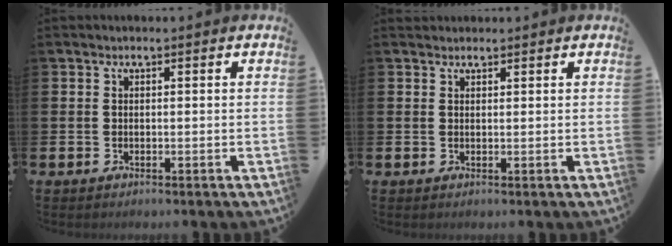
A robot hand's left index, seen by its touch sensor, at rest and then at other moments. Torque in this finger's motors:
{"motor_torque": [0.05, 0.10, -0.13, -0.01]}